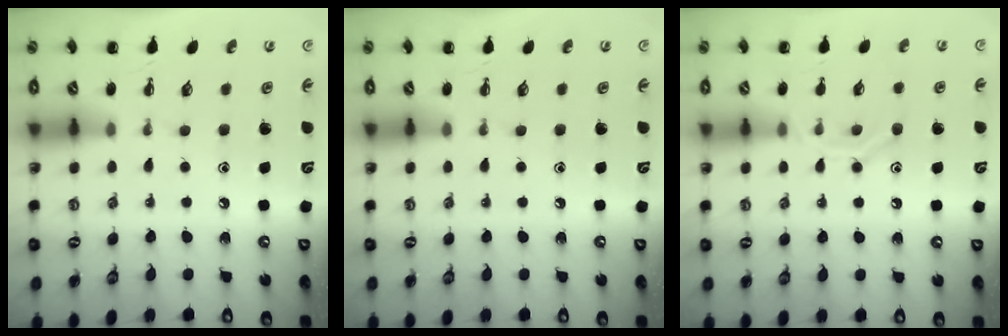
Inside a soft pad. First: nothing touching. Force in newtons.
{"total": 0.0}
{"total": 9.8, "press": 9.7, "slide": 1.6}